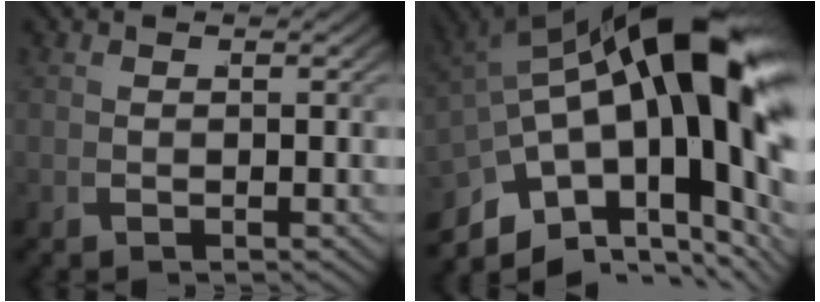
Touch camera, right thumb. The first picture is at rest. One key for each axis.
{"total": 20.4, "fx": 0.0, "fy": 10.9, "fz": 17.2, "tx": -0.282, "ty": -0.037, "tz": 0.025}